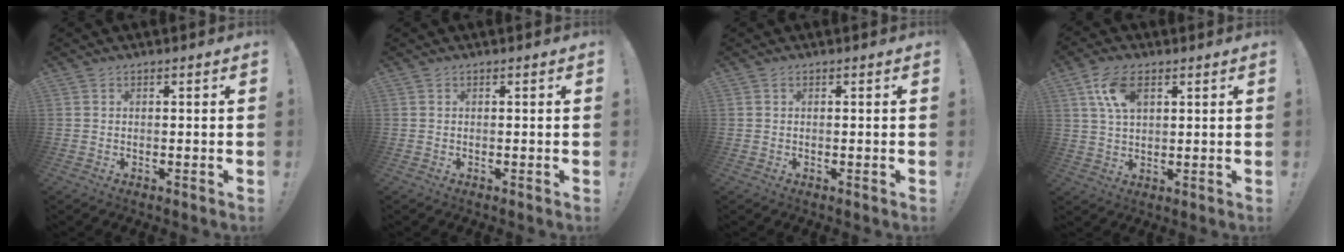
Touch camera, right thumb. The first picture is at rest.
{"total": 0.0}
{"total": 0.0}
{"total": 9.0, "force": [3.6, 5.1, 6.4], "torque": [-0.121, -0.001, 0.070]}